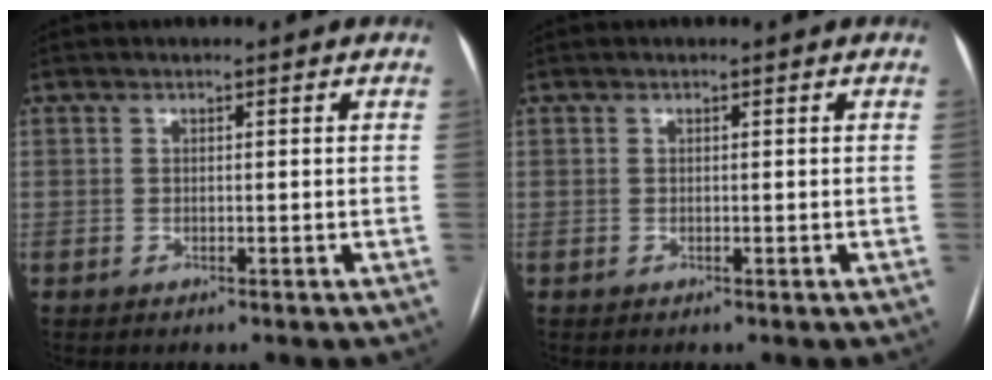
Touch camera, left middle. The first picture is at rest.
{"total": 0.0}